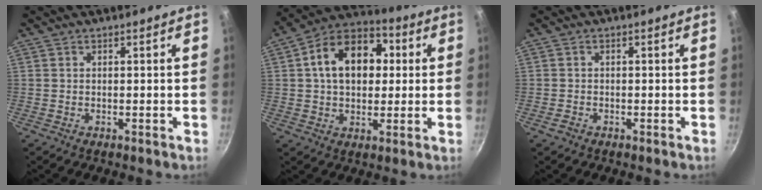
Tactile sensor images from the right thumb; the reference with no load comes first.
{"total": 15.7, "force": [2.7, 11.0, 10.9], "torque": [-0.140, 0.025, 0.027]}
{"total": 1.4, "force": [-0.9, 1.0, 0.5], "torque": [-0.010, 0.007, -0.016]}